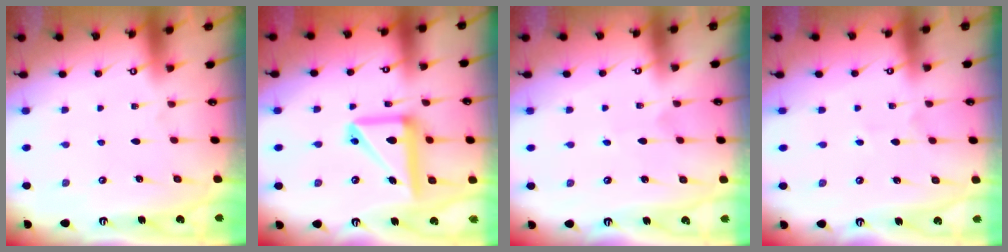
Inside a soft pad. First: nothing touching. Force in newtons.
{"total": 14.4, "press": 14.2, "slide": 2.3}
{"total": 2.5, "press": 2.5, "slide": 0.3}
{"total": 1.9, "press": 1.9, "slide": 0.5}